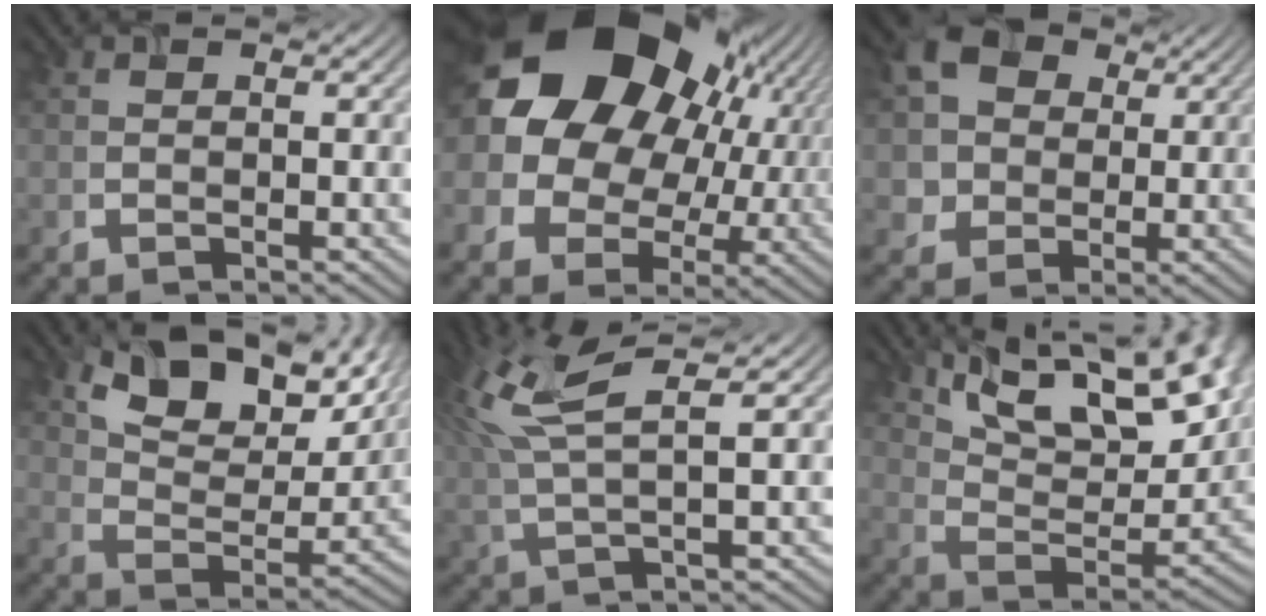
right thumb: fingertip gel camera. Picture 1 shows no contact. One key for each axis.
{"total": 21.5, "fx": 6.4, "fy": 16.7, "fz": 12.0, "tx": -0.260, "ty": 0.024, "tz": 0.128}
{"total": 7.0, "fx": 2.0, "fy": 6.1, "fz": 2.6, "tx": -0.087, "ty": 0.008, "tz": 0.028}
{"total": 12.6, "fx": 8.9, "fy": 5.3, "fz": 7.3, "tx": -0.135, "ty": -0.010, "tz": 0.154}
{"total": 7.3, "fx": 3.1, "fy": 1.8, "fz": 6.4, "tx": -0.152, "ty": 0.017, "tz": 0.068}
{"total": 18.2, "fx": 12.1, "fy": 6.7, "fz": 11.8, "tx": -0.220, "ty": 0.009, "tz": 0.192}